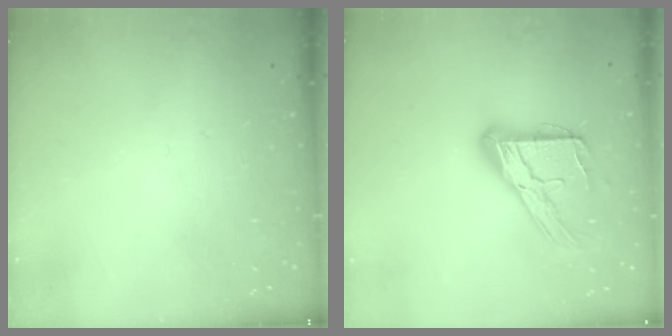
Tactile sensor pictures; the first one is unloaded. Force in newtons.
{"total": 15.7, "press": 15.7, "slide": 1.5}